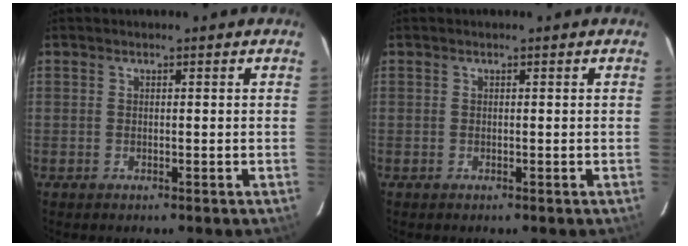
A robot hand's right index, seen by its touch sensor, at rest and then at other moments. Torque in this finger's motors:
{"motor_torque": [0.00, 0.00, 0.03, 0.00]}